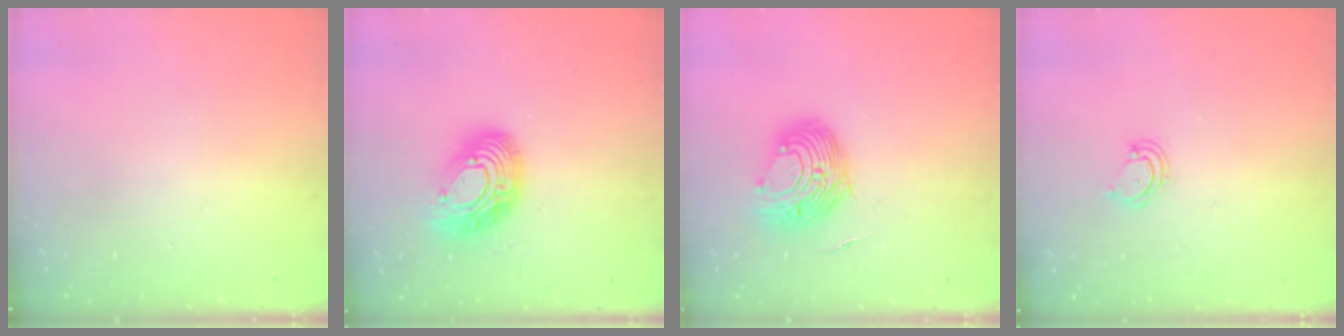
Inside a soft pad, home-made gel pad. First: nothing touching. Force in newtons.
{"total": 13.9, "press": 13.9, "slide": 0.9}
{"total": 13.4, "press": 13.4, "slide": 0.8}
{"total": 4.2, "press": 4.1, "slide": 0.4}